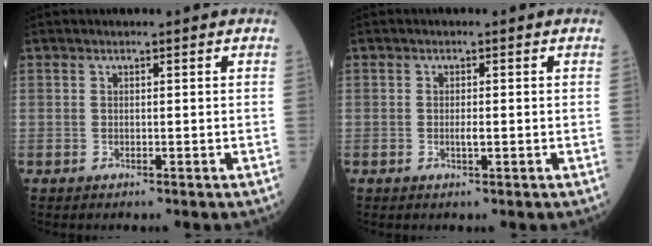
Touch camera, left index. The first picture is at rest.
{"total": 1.0, "force": [-0.3, 0.1, 0.9], "torque": [-0.015, -0.005, -0.006]}